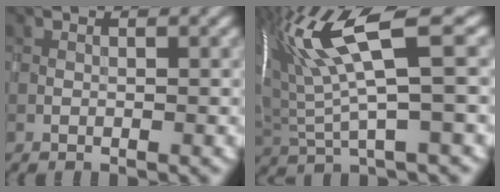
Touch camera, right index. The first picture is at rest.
{"total": 10.1, "force": [4.3, 2.2, 8.9], "torque": [-0.192, 0.011, 0.086]}